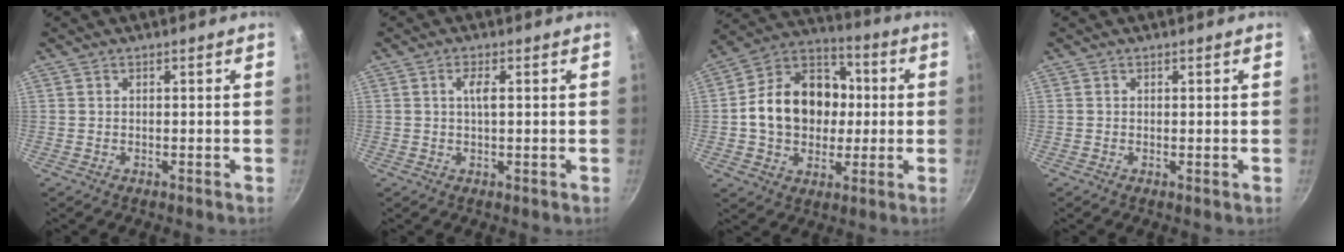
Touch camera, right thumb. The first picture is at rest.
{"total": 2.8, "force": [0.6, 0.8, 2.7], "torque": [-0.053, 0.002, 0.009]}
{"total": 18.7, "force": [0.2, 14.7, 11.6], "torque": [-0.160, 0.033, -0.009]}
{"total": 0.0}